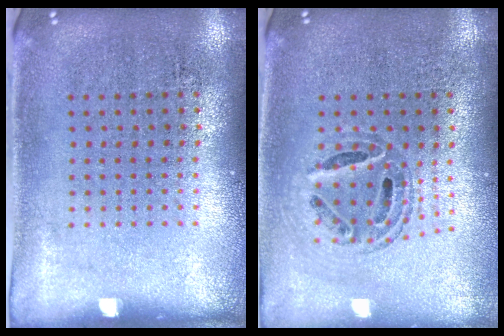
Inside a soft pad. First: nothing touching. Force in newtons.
{"total": 0.8, "press": 0.7, "slide": 0.1}